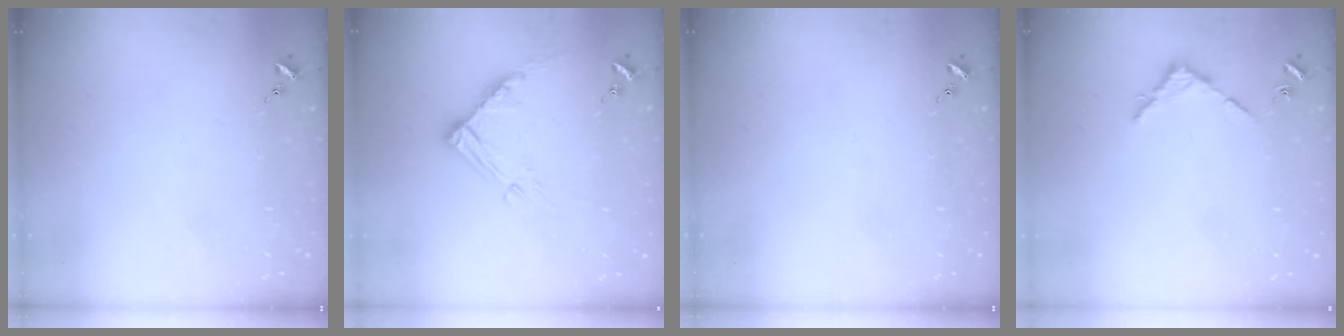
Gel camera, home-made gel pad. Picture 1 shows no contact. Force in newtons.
{"total": 10.5, "press": 10.4, "slide": 1.2}
{"total": 0.0}
{"total": 2.7, "press": 2.7, "slide": 0.3}